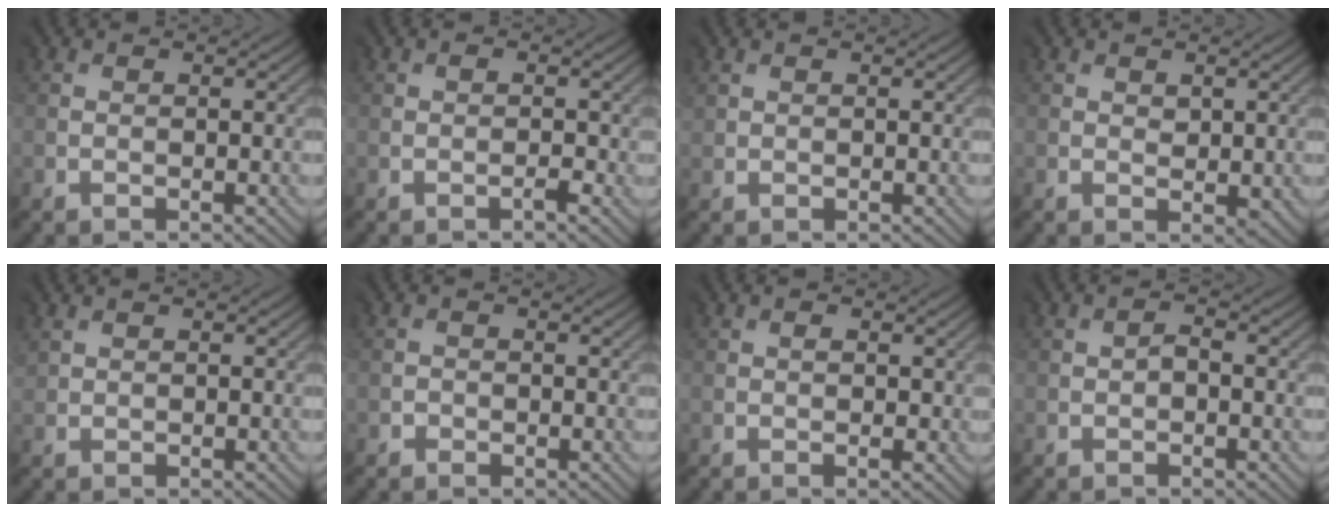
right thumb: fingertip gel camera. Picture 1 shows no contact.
{"total": 0.5, "force": [-0.5, 0.1, 0.2], "torque": [-0.001, 0.003, -0.007]}
{"total": 0.7, "force": [0.3, 0.5, 0.4], "torque": [-0.007, 0.004, 0.005]}
{"total": 1.5, "force": [0.7, 1.2, 0.6], "torque": [-0.013, -0.002, 0.017]}
{"total": 1.2, "force": [0.6, 0.8, 0.7], "torque": [-0.017, 0.005, 0.011]}
{"total": 1.0, "force": [-0.5, 0.7, -0.4], "torque": [0.013, -0.001, -0.009]}
{"total": 1.3, "force": [0.1, 0.9, 0.9], "torque": [-0.016, -0.001, 0.004]}
{"total": 0.7, "force": [-0.1, 0.6, 0.4], "torque": [-0.009, 0.003, 0.000]}